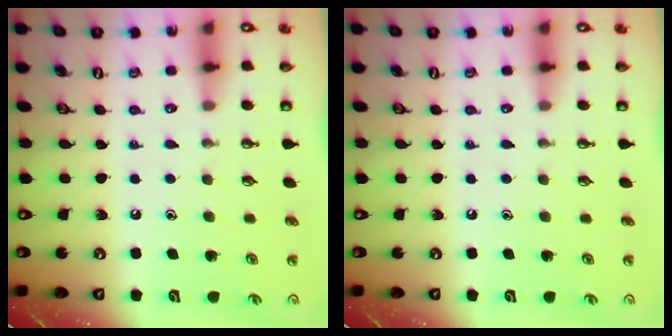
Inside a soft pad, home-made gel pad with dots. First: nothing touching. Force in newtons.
{"total": 0.0}